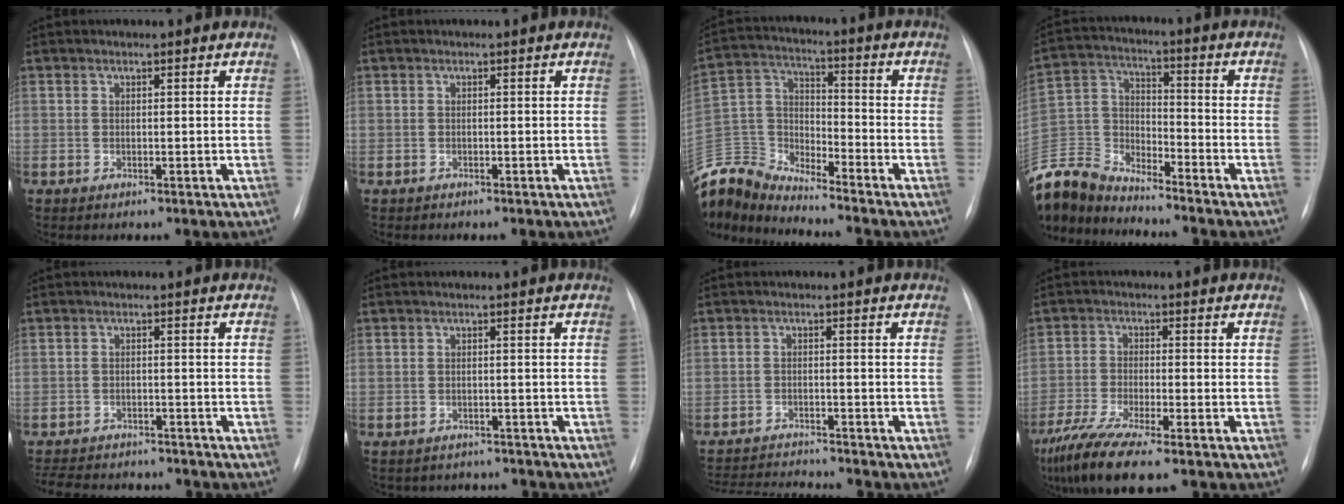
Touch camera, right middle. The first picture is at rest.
{"total": 0.0}
{"total": 13.8, "force": [-13.6, 1.2, 1.9], "torque": [-0.055, 0.041, -0.270]}
{"total": 13.3, "force": [-13.0, 1.5, 1.9], "torque": [-0.049, 0.024, -0.258]}
{"total": 13.4, "force": [-12.0, 4.2, 4.3], "torque": [-0.092, 0.003, -0.157]}
{"total": 5.2, "force": [-4.9, 1.9, -0.3], "torque": [0.005, 0.014, -0.056]}
{"total": 9.4, "force": [-9.2, -0.3, 2.1], "torque": [-0.037, -0.003, -0.148]}
{"total": 10.9, "force": [-8.3, 0.7, 7.0], "torque": [-0.133, -0.028, -0.145]}